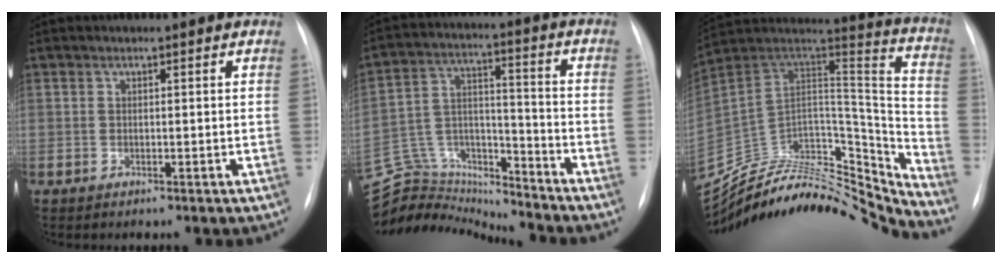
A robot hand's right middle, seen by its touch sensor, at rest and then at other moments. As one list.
[{"total": 18.0, "force": [-17.8, 2.6, 1.3], "torque": [-0.036, 0.048, -0.298]}, {"total": 28.9, "force": [-26.8, 6.7, 8.6], "torque": [-0.123, 0.029, -0.408]}]